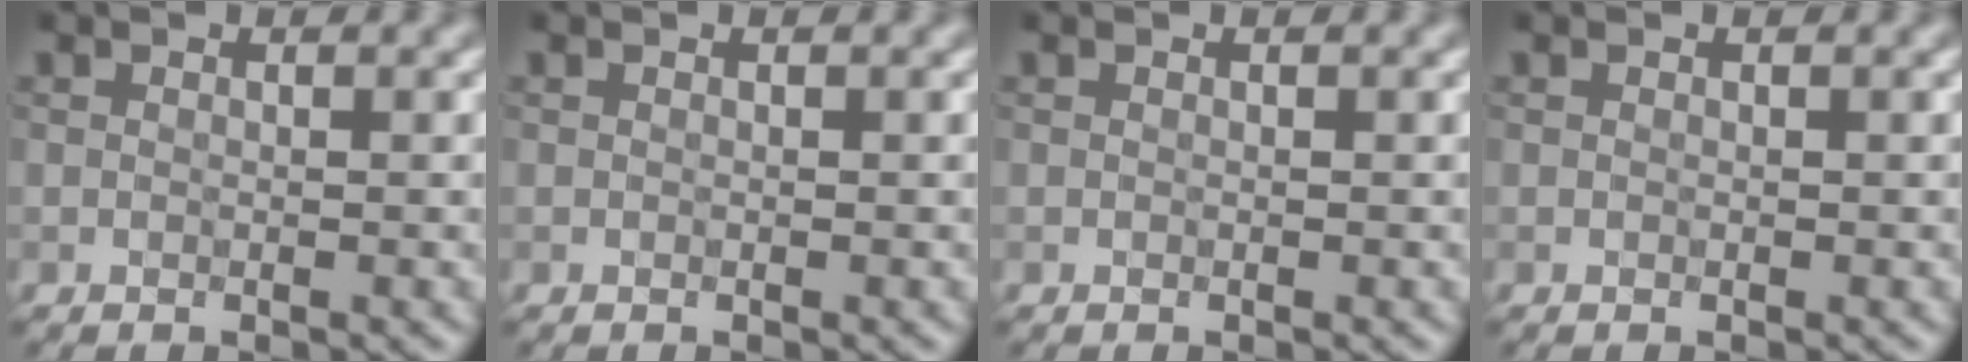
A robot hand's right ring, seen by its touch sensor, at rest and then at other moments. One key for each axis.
{"total": 0.0}
{"total": 0.0}
{"total": 0.0}